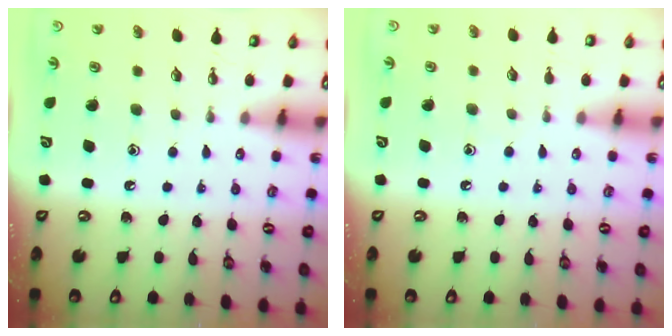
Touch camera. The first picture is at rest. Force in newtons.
{"total": 3.7, "press": 3.7, "slide": 0.4}